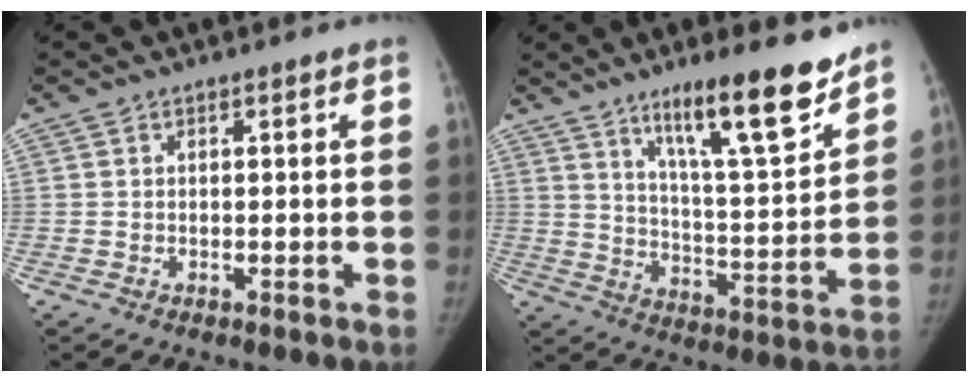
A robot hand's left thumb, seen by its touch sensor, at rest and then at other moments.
{"total": 17.6, "force": [12.1, 3.3, 12.3], "torque": [-0.164, -0.081, 0.201]}